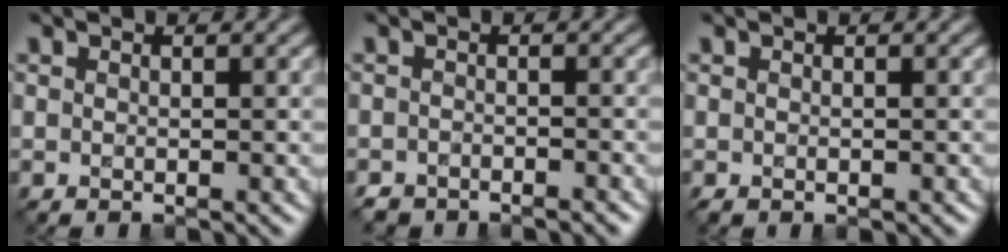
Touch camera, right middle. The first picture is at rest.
{"total": 2.7, "force": [-2.5, 1.0, 0.3], "torque": [0.000, 0.003, -0.036]}
{"total": 0.6, "force": [-0.3, 0.4, 0.4], "torque": [-0.008, -0.002, -0.004]}